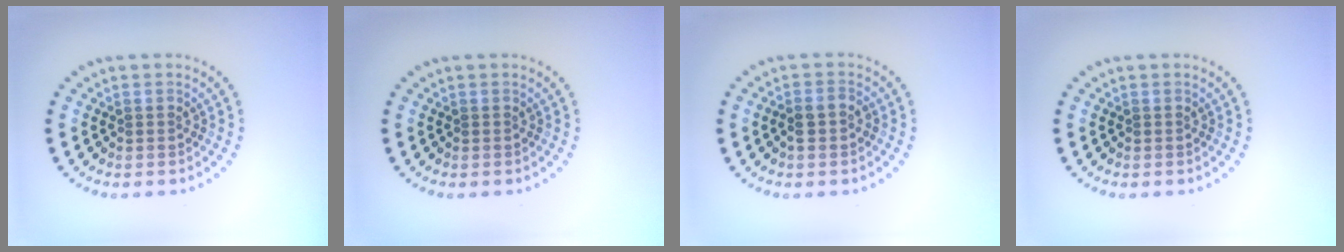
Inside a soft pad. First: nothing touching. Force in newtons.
{"total": 0.0}
{"total": 1.3, "press": 1.3, "slide": 0.4}
{"total": 0.0}